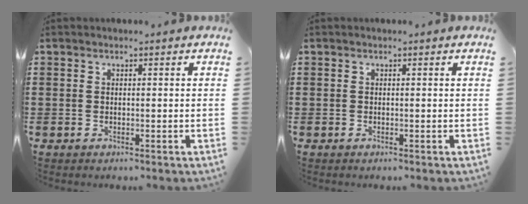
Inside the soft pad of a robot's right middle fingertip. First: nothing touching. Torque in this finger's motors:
{"motor_torque": [-0.43, 0.27, 0.25, -0.01]}